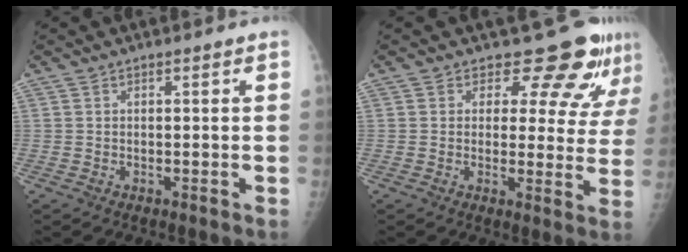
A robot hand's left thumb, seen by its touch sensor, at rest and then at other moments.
{"total": 8.9, "force": [7.8, 3.8, 1.8], "torque": [0.019, -0.051, 0.077]}